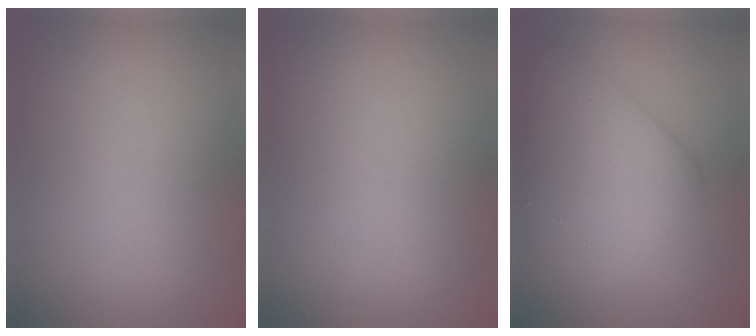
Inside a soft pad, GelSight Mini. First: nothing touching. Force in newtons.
{"total": 0.0}
{"total": 6.5, "press": 6.5, "slide": 0.3}